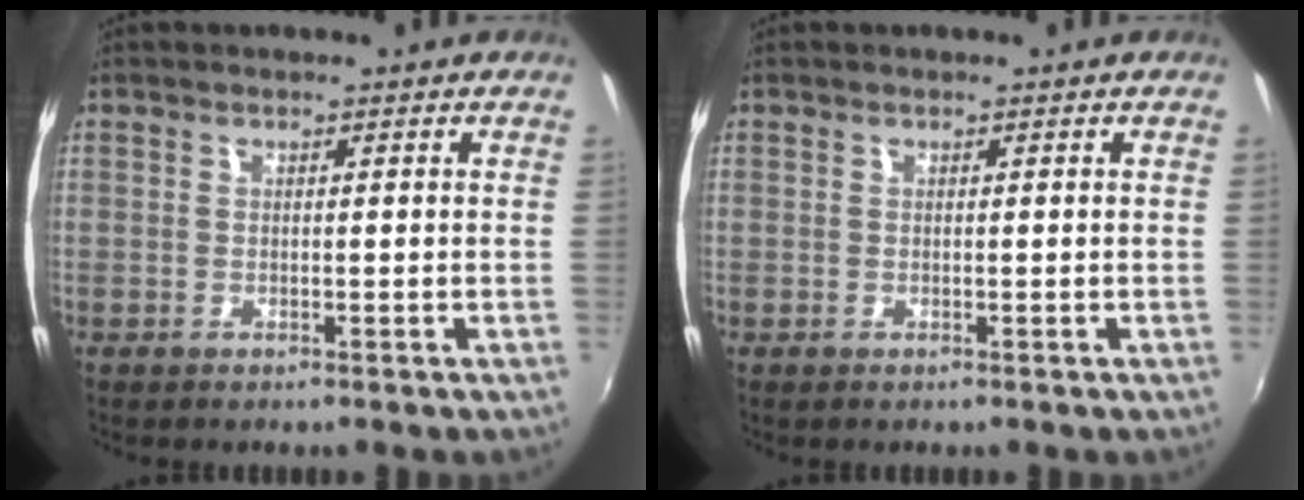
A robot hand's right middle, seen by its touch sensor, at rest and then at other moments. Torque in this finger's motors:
{"motor_torque": [0.02, -0.08, -0.07, 0.00]}